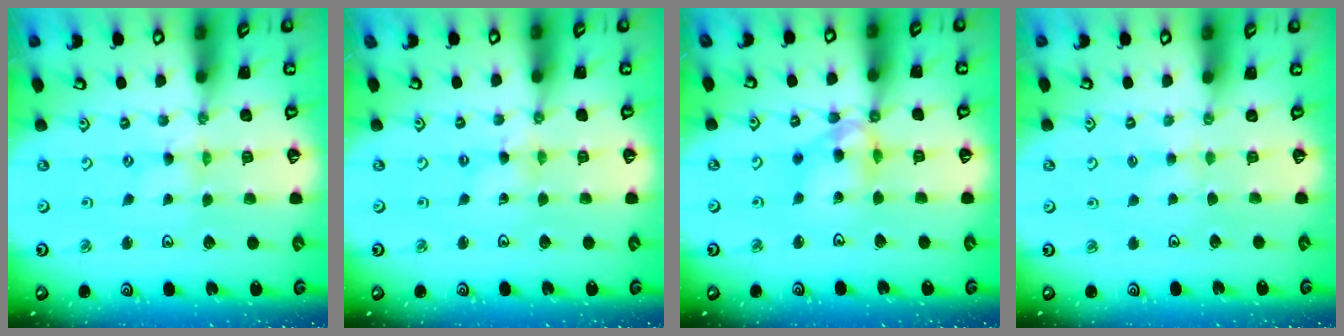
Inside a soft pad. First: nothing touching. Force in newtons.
{"total": 1.6, "press": 1.6, "slide": 0.3}
{"total": 12.3, "press": 12.0, "slide": 2.7}
{"total": 1.9, "press": 1.9, "slide": 0.3}